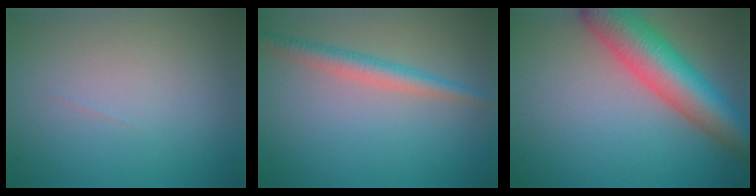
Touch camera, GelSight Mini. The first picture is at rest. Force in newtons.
{"total": 2.8, "press": 2.8, "slide": 0.1}
{"total": 8.8, "press": 8.8, "slide": 0.4}